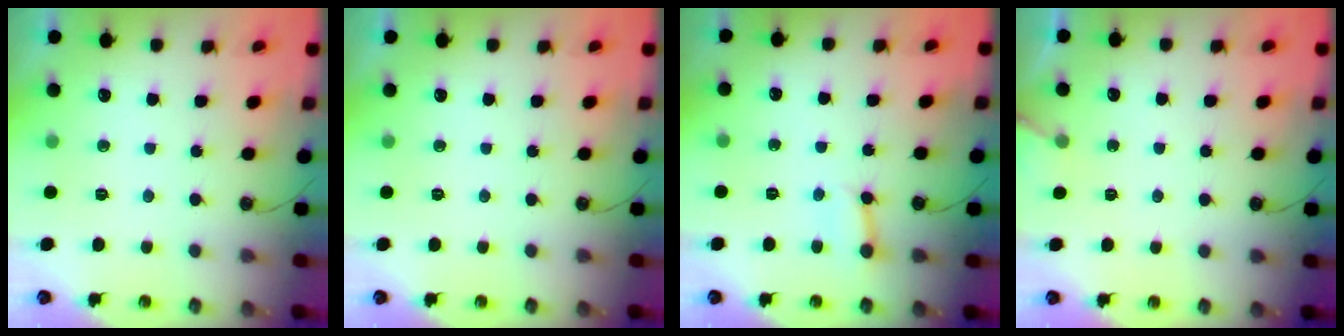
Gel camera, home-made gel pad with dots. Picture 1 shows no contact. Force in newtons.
{"total": 0.0}
{"total": 2.6, "press": 2.6, "slide": 0.1}
{"total": 4.2, "press": 4.2, "slide": 0.3}